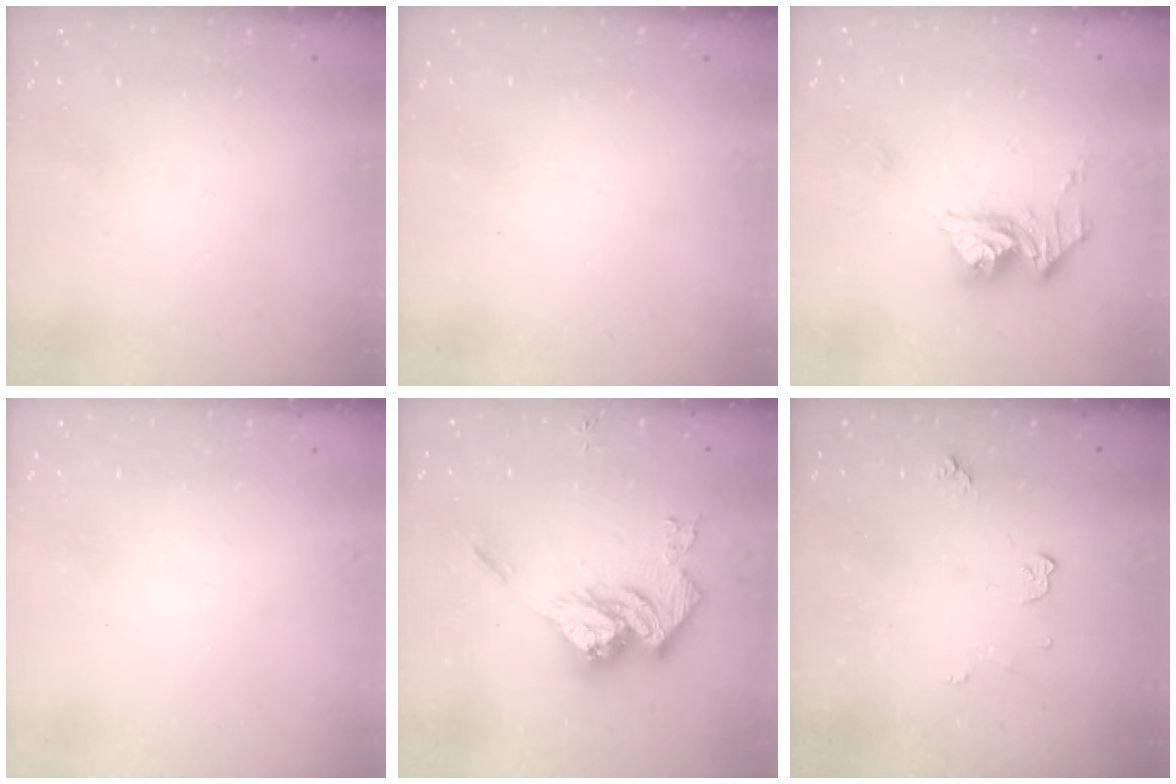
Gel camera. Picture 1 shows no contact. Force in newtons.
{"total": 0.0}
{"total": 12.3, "press": 12.3, "slide": 1.4}
{"total": 0.0}
{"total": 16.4, "press": 16.4, "slide": 1.7}
{"total": 4.8, "press": 4.7, "slide": 0.7}